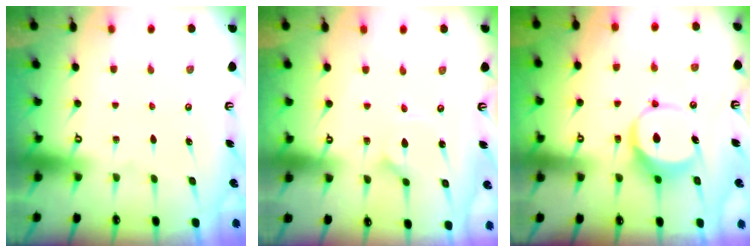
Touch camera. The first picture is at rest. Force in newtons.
{"total": 2.9, "press": 2.9, "slide": 0.3}
{"total": 8.0, "press": 8.0, "slide": 0.4}